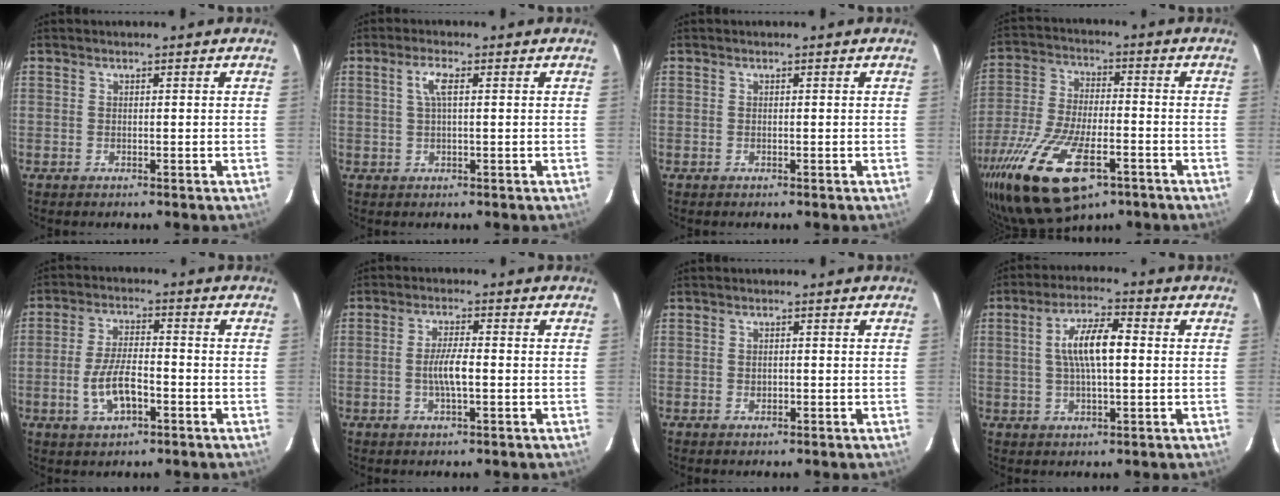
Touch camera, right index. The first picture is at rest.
{"total": 3.1, "force": [0.8, 0.5, 2.9], "torque": [-0.060, 0.006, 0.014]}
{"total": 0.0}
{"total": 22.5, "force": [-12.5, 9.6, 16.0], "torque": [-0.345, -0.058, -0.217]}
{"total": 8.2, "force": [-2.9, 3.2, 6.9], "torque": [-0.140, -0.001, -0.050]}
{"total": 4.9, "force": [-0.9, 1.0, 4.7], "torque": [-0.088, 0.000, -0.015]}
{"total": 1.1, "force": [-0.3, 0.8, 0.7], "torque": [-0.011, 0.003, -0.004]}
{"total": 8.8, "force": [1.0, 2.7, 8.3], "torque": [-0.153, 0.014, 0.019]}